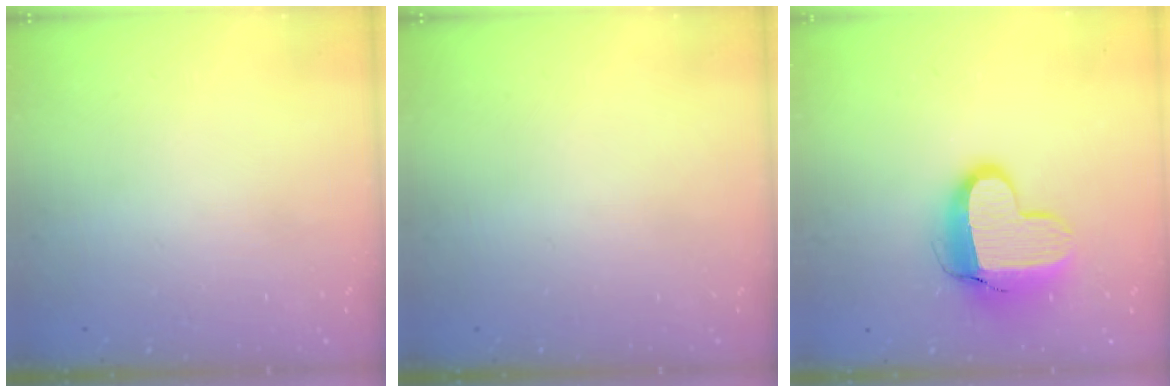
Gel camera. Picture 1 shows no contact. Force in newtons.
{"total": 0.0}
{"total": 13.3, "press": 13.3, "slide": 0.9}